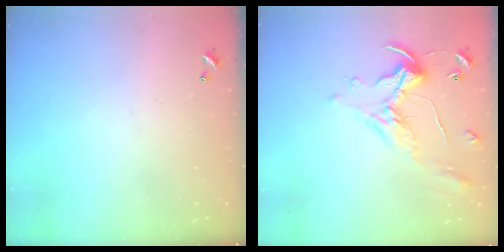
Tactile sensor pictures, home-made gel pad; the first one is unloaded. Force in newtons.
{"total": 1.1, "press": 0.8, "slide": 0.9}